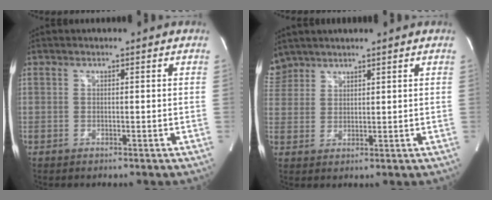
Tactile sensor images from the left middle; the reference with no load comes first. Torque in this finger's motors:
{"motor_torque": [0.90, -0.97, 0.12, 0.00]}